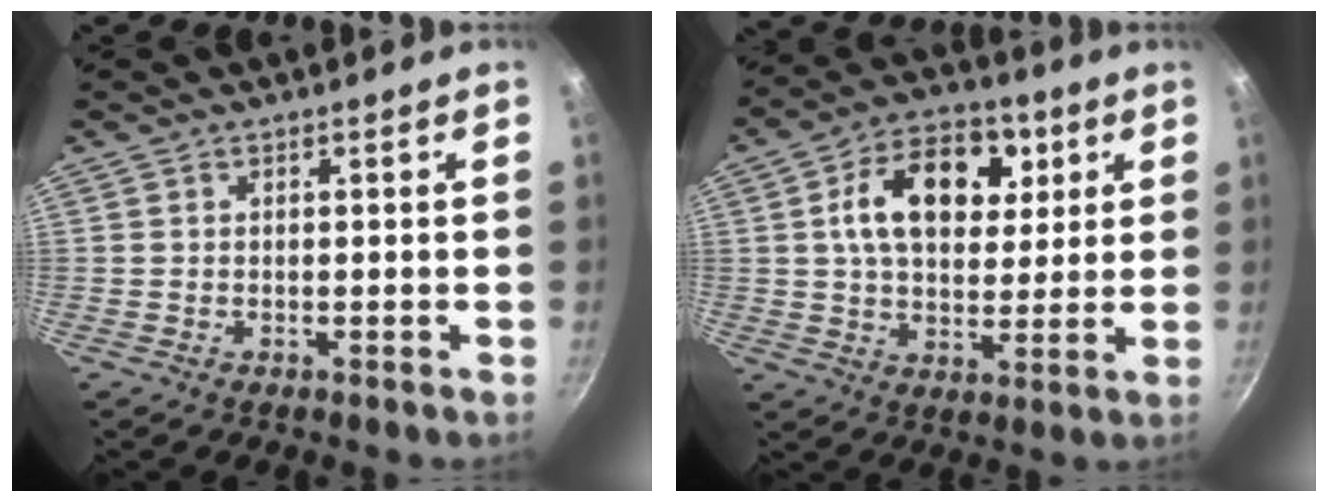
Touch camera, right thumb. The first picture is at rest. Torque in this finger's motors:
{"motor_torque": [-0.07, 0.02, 1.36, 0.11, 0.41]}